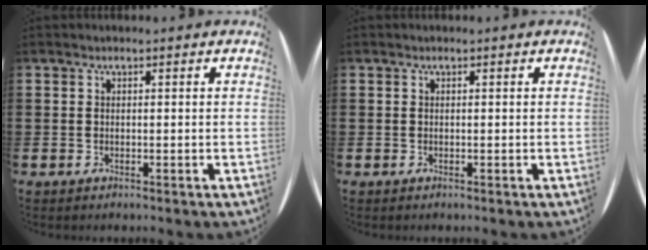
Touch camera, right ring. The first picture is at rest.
{"total": 0.0}